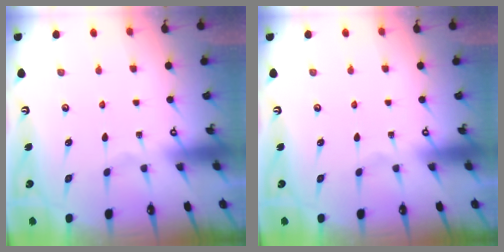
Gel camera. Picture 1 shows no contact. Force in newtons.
{"total": 0.0}